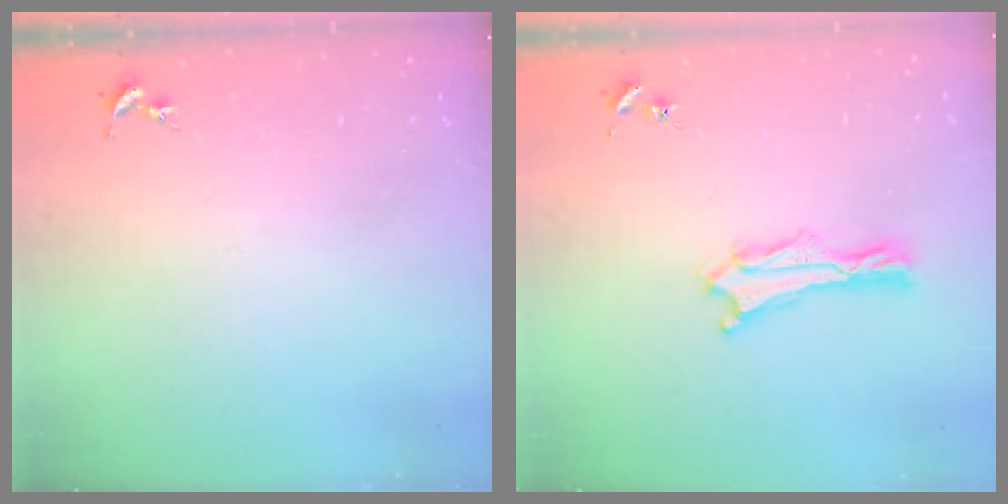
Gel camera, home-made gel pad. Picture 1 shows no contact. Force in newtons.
{"total": 0.9, "press": 0.9, "slide": 0.2}